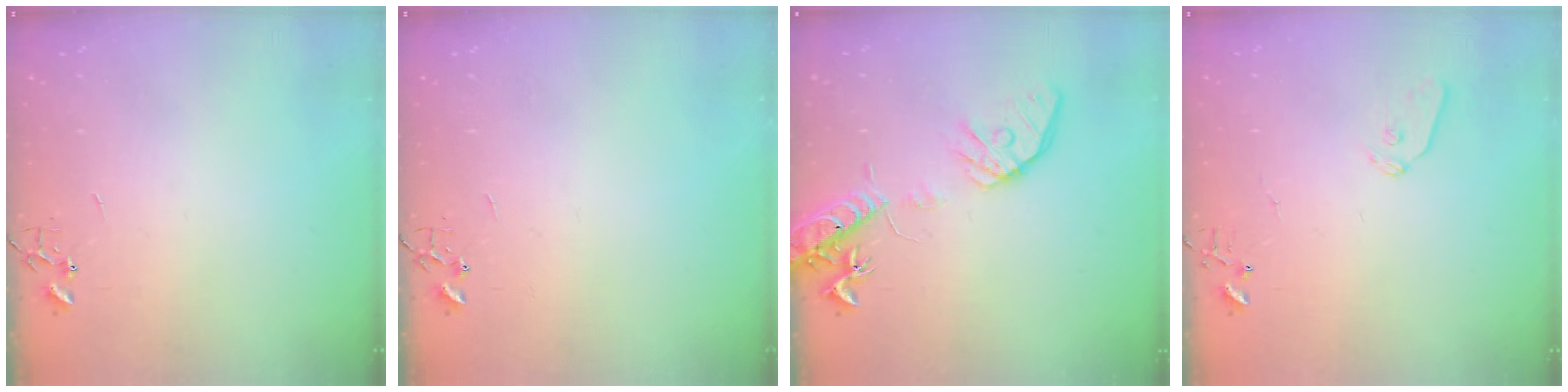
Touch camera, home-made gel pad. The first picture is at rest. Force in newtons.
{"total": 0.0}
{"total": 16.5, "press": 16.2, "slide": 2.8}
{"total": 6.0, "press": 5.9, "slide": 0.8}